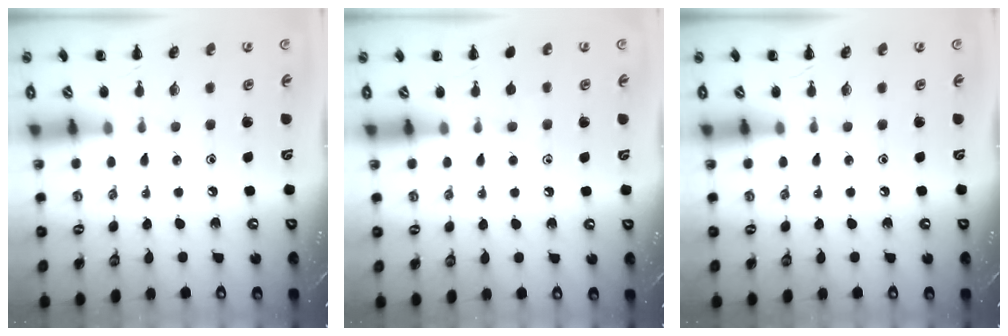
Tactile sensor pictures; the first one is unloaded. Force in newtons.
{"total": 2.3, "press": 2.0, "slide": 1.1}
{"total": 0.0}